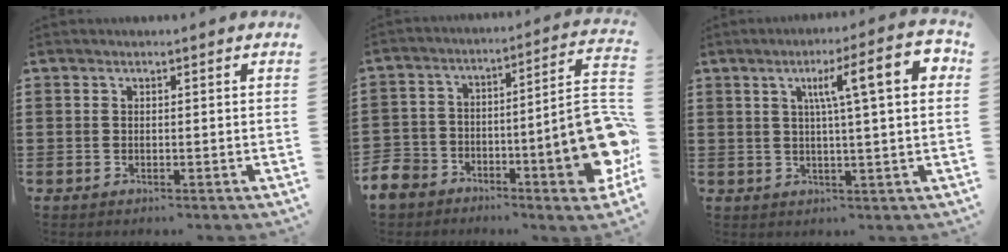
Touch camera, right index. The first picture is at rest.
{"total": 13.9, "force": [-6.8, 5.2, 11.0], "torque": [-0.172, 0.022, -0.115]}
{"total": 10.3, "force": [3.0, 1.4, 9.8], "torque": [-0.166, 0.001, 0.041]}